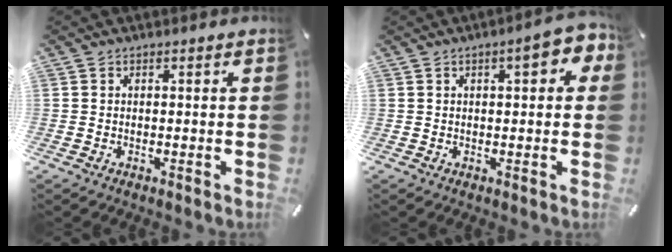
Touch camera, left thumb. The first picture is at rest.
{"total": 7.3, "force": [2.5, 2.8, 6.2], "torque": [-0.078, -0.007, 0.034]}